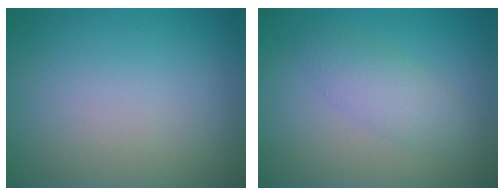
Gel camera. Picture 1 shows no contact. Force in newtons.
{"total": 2.3, "press": 2.3, "slide": 0.2}